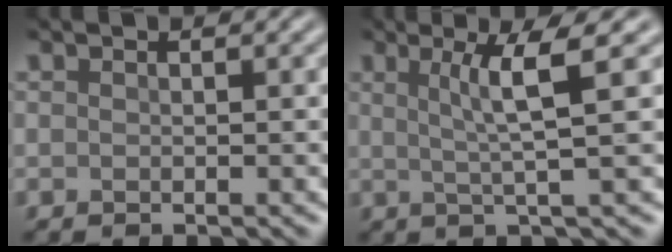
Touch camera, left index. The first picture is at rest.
{"total": 4.2, "force": [1.2, 0.5, 4.0], "torque": [-0.069, 0.001, 0.022]}